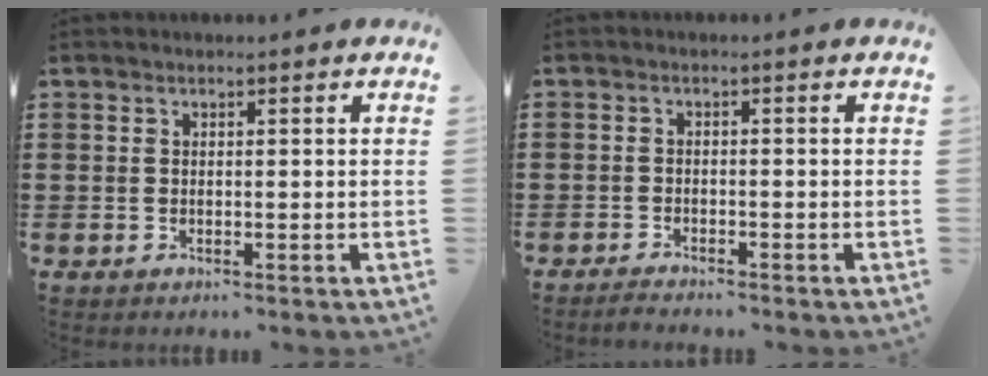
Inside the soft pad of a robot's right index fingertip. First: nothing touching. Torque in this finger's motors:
{"motor_torque": [-0.66, 0.77, -0.65, -0.21]}